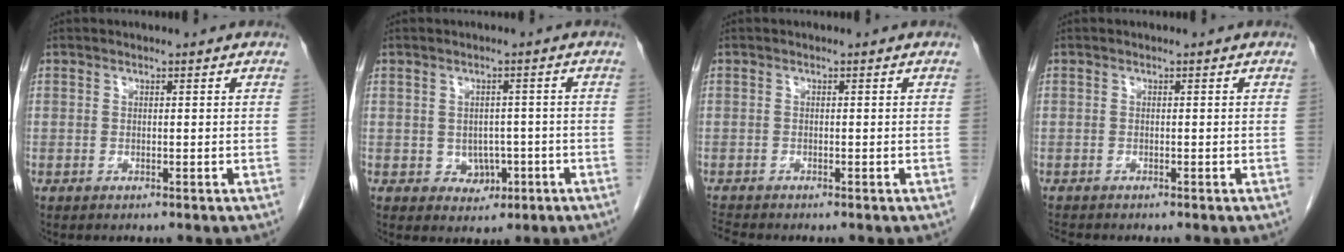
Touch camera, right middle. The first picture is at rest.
{"total": 3.4, "force": [-1.0, 2.8, 1.6], "torque": [-0.015, 0.005, -0.003]}
{"total": 1.6, "force": [-1.5, -0.5, -0.1], "torque": [-0.010, -0.014, -0.029]}
{"total": 1.2, "force": [-1.2, -0.1, 0.1], "torque": [-0.013, -0.007, -0.023]}